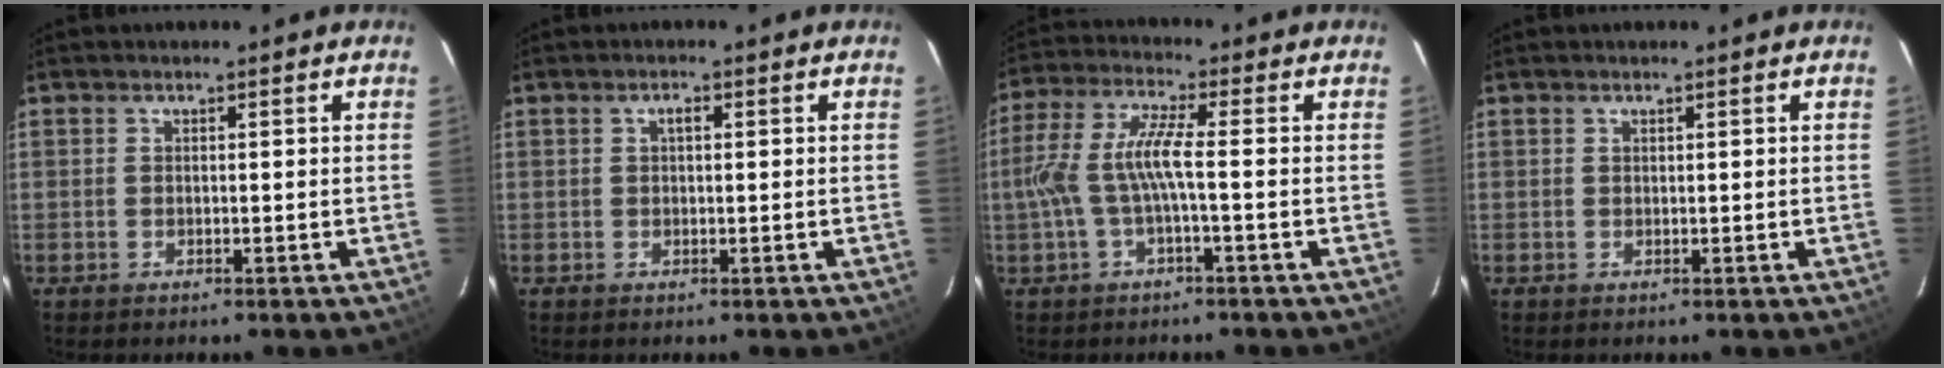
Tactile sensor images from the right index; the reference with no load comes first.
{"total": 1.2, "force": [0.3, 0.7, 1.0], "torque": [-0.017, 0.007, 0.004]}
{"total": 7.8, "force": [-1.6, 0.8, 7.5], "torque": [-0.172, 0.008, -0.027]}
{"total": 0.0}